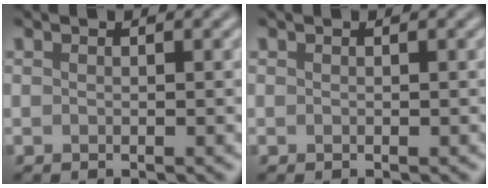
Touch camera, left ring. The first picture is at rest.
{"total": 0.0}